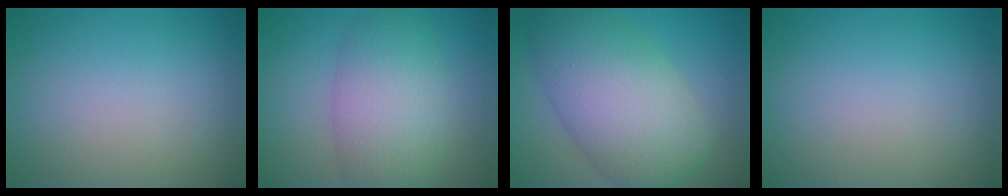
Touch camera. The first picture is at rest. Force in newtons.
{"total": 6.6, "press": 6.6, "slide": 0.4}
{"total": 9.6, "press": 9.6, "slide": 0.2}
{"total": 0.0}